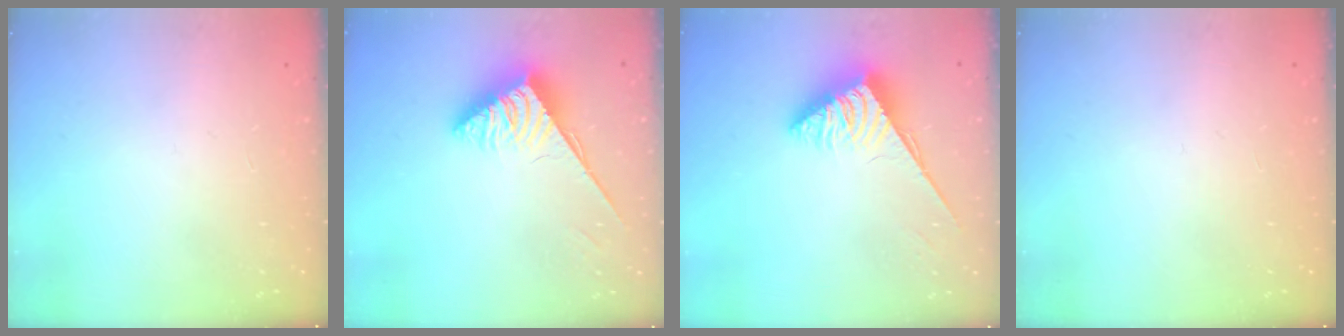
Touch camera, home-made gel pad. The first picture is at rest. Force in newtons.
{"total": 3.7, "press": 3.7, "slide": 0.5}
{"total": 3.7, "press": 3.6, "slide": 0.6}
{"total": 0.0}